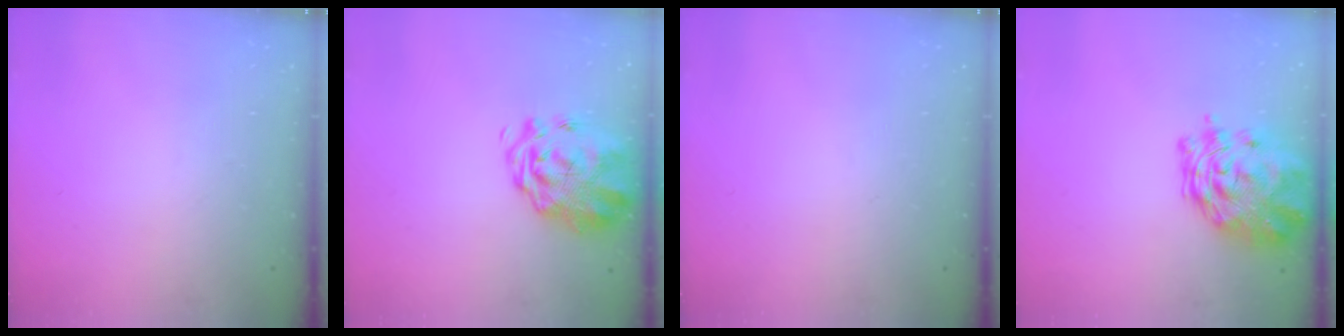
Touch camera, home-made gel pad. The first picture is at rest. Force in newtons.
{"total": 4.4, "press": 4.1, "slide": 1.7}
{"total": 0.0}
{"total": 9.7, "press": 9.0, "slide": 3.6}